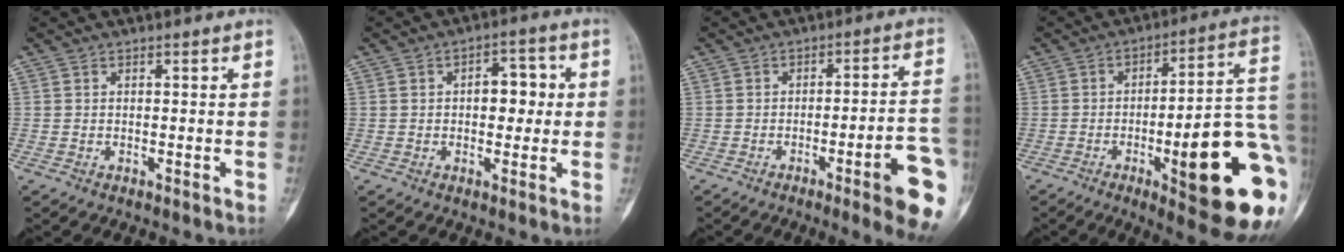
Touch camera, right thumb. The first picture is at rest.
{"total": 6.3, "force": [0.5, 3.8, 5.0], "torque": [-0.042, 0.013, 0.003]}
{"total": 13.1, "force": [-5.4, 1.8, 11.8], "torque": [-0.128, 0.023, -0.068]}
{"total": 25.1, "force": [-6.5, 5.8, 23.5], "torque": [-0.269, 0.014, -0.079]}